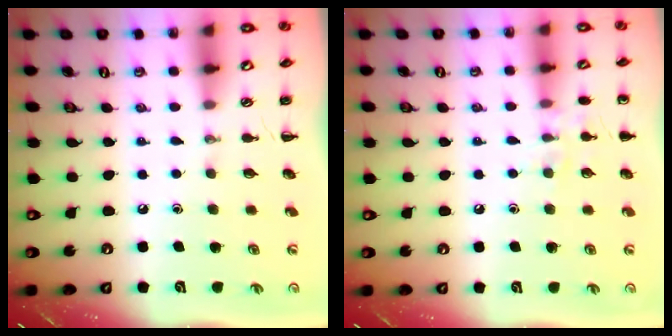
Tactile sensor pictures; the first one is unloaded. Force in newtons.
{"total": 7.4, "press": 7.1, "slide": 1.9}